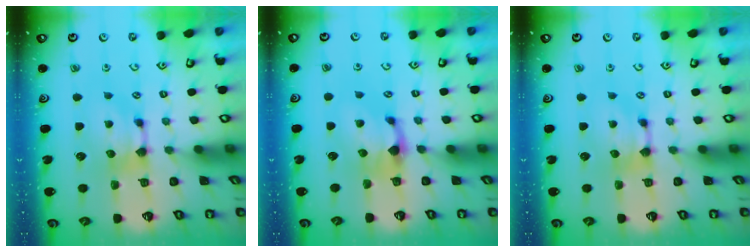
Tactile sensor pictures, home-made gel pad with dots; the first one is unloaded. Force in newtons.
{"total": 1.2, "press": 0.4, "slide": 1.2}
{"total": 0.0}